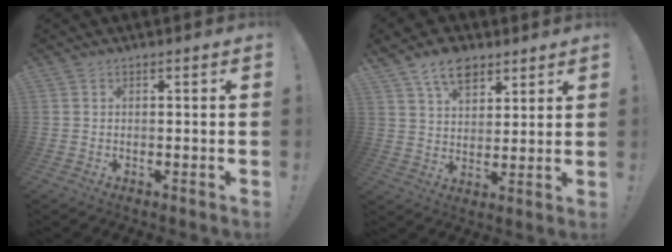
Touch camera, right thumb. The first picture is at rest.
{"total": 10.3, "force": [6.7, 6.2, 4.8], "torque": [-0.070, -0.034, 0.124]}